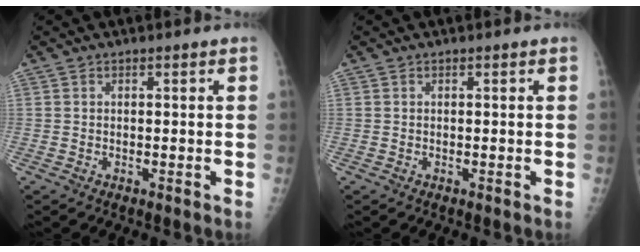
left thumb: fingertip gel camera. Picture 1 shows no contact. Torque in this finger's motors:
{"motor_torque": [0.00, 0.00, 0.00, 0.00, 0.00]}